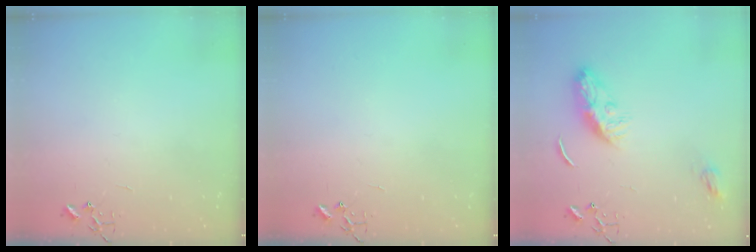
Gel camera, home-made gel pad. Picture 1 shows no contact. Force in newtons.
{"total": 0.0}
{"total": 10.6, "press": 10.5, "slide": 0.7}